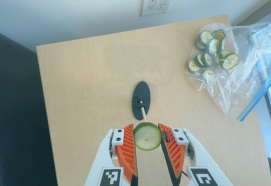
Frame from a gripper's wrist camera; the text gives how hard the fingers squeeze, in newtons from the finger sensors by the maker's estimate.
{"total": 8.4, "left": 8.1, "right": 8.7}